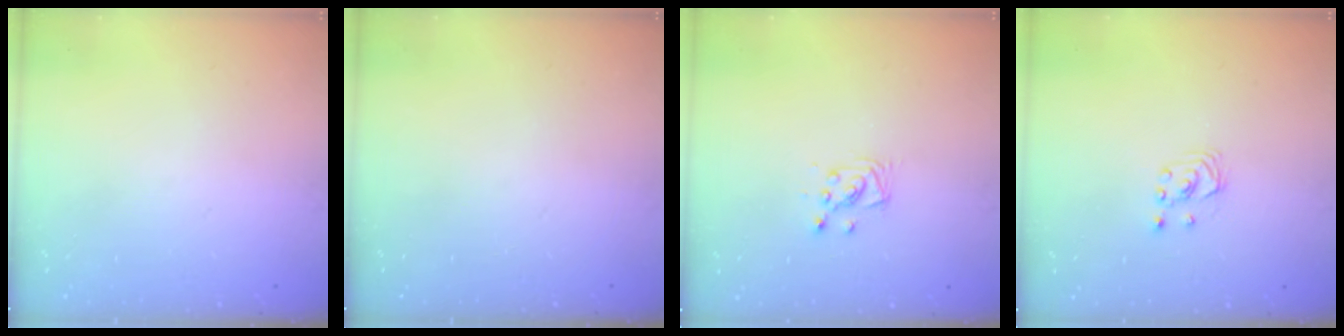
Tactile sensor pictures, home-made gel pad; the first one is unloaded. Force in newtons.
{"total": 0.0}
{"total": 4.3, "press": 4.2, "slide": 0.5}
{"total": 1.9, "press": 1.9, "slide": 0.2}